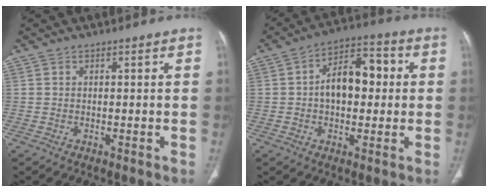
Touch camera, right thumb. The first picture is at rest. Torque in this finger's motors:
{"motor_torque": [0.13, 0.17, 0.28, -0.05, 0.28]}